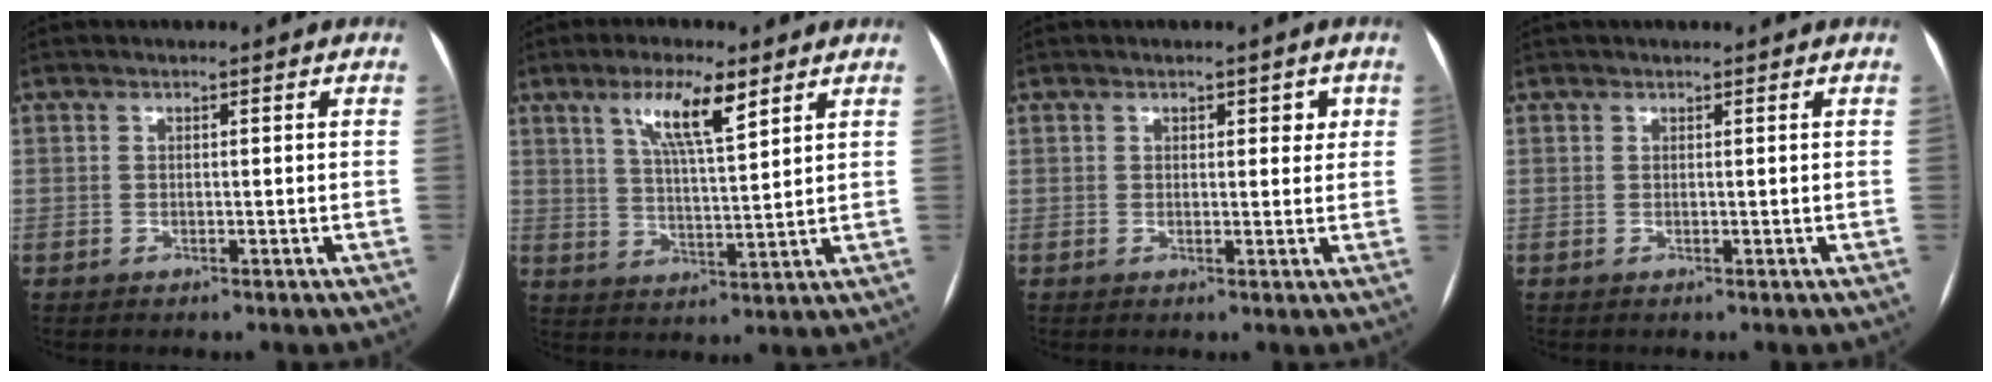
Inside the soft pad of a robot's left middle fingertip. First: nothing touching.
{"total": 8.5, "force": [4.9, 1.3, 6.9], "torque": [-0.129, 0.002, 0.087]}
{"total": 2.7, "force": [1.3, 1.5, 1.9], "torque": [-0.015, 0.006, 0.014]}
{"total": 1.1, "force": [-0.3, -1.0, -0.5], "torque": [0.005, -0.001, -0.003]}